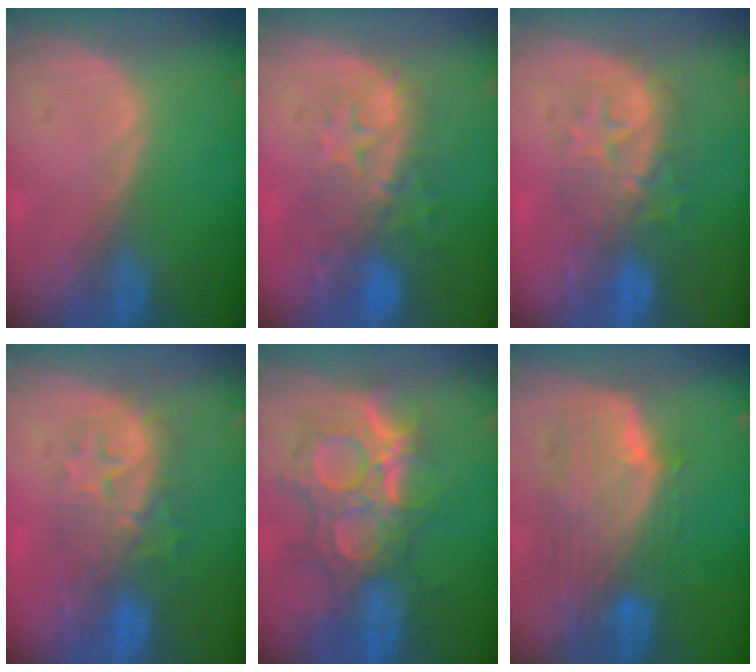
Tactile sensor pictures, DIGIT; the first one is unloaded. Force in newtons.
{"total": 9.9, "press": 8.7, "slide": 4.7}
{"total": 8.6, "press": 8.3, "slide": 2.1}
{"total": 8.6, "press": 8.3, "slide": 2.1}
{"total": 12.0, "press": 10.7, "slide": 5.3}
{"total": 10.0, "press": 8.9, "slide": 4.6}